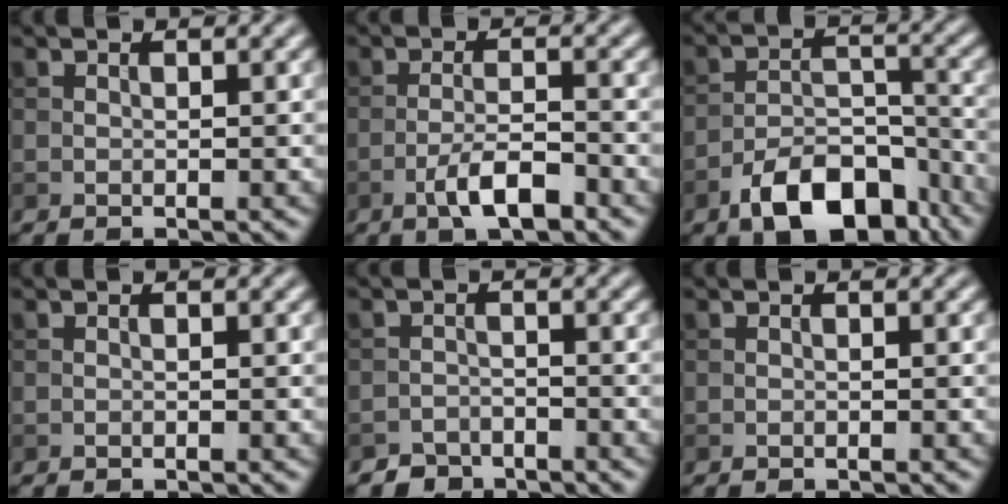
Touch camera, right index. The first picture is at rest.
{"total": 4.0, "force": [-2.3, 1.1, 3.1], "torque": [-0.060, 0.005, -0.045]}
{"total": 8.4, "force": [-5.4, 4.1, 4.9], "torque": [-0.073, -0.003, -0.090]}
{"total": 0.0}
{"total": 2.5, "force": [-2.2, 1.0, 0.0], "torque": [0.010, 0.005, -0.042]}
{"total": 0.0}